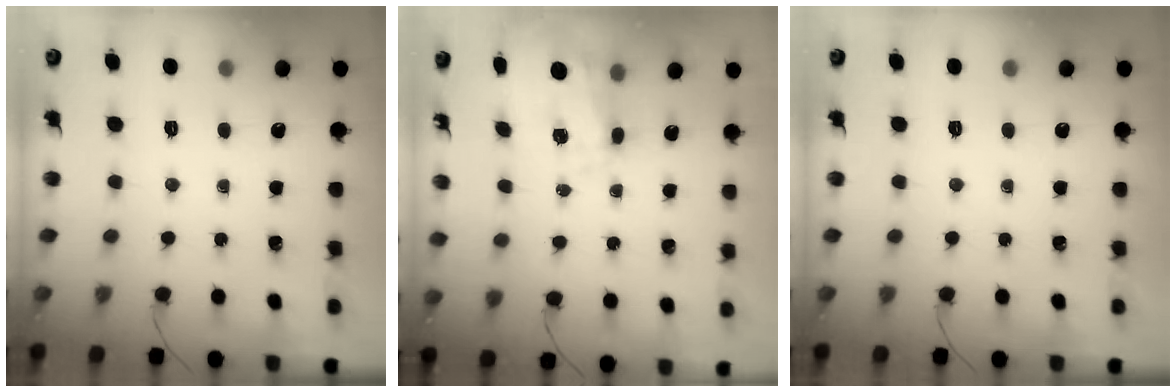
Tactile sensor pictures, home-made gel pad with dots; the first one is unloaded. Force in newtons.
{"total": 8.8, "press": 8.8, "slide": 0.7}
{"total": 0.0}